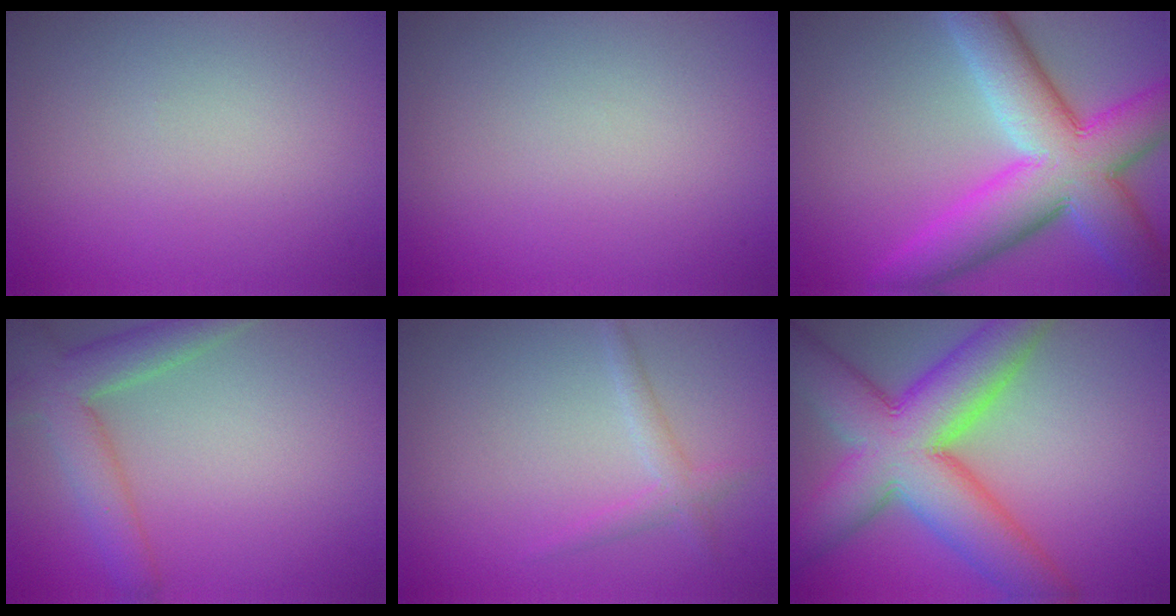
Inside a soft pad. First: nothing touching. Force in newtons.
{"total": 0.0}
{"total": 11.5, "press": 11.5, "slide": 0.4}
{"total": 4.7, "press": 4.7, "slide": 0.4}
{"total": 1.6, "press": 1.6, "slide": 0.1}
{"total": 11.9, "press": 11.9, "slide": 0.6}